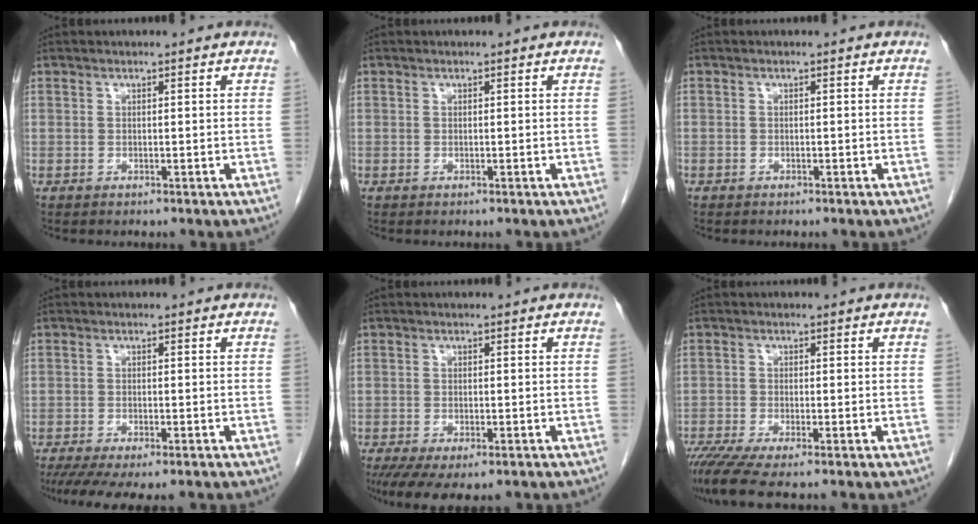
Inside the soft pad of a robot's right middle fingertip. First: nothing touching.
{"total": 0.0}
{"total": 0.5, "force": [-0.4, 0.4, 0.0], "torque": [-0.007, 0.003, -0.009]}
{"total": 9.2, "force": [-7.1, 2.0, 5.5], "torque": [-0.088, -0.017, -0.108]}
{"total": 8.5, "force": [-5.7, 3.1, 5.5], "torque": [-0.093, -0.020, -0.086]}
{"total": 5.6, "force": [-4.3, 0.2, 3.7], "torque": [-0.062, -0.014, -0.077]}